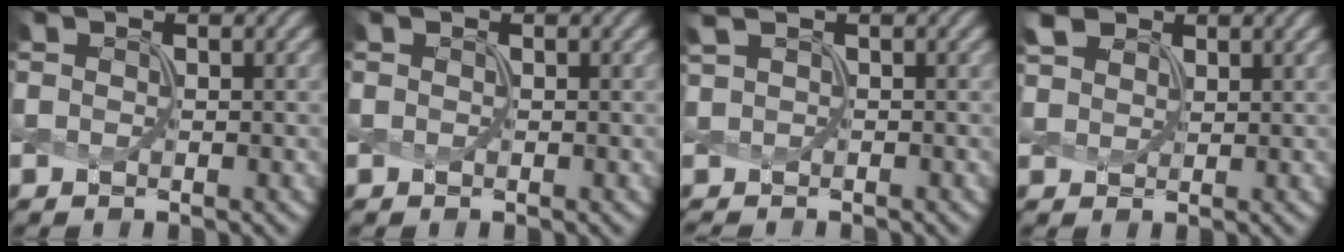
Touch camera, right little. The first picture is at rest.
{"total": 0.0}
{"total": 1.4, "force": [0.8, 0.4, 1.1], "torque": [-0.016, 0.005, 0.015]}
{"total": 2.7, "force": [2.0, 1.4, 1.0], "torque": [-0.033, 0.011, 0.045]}